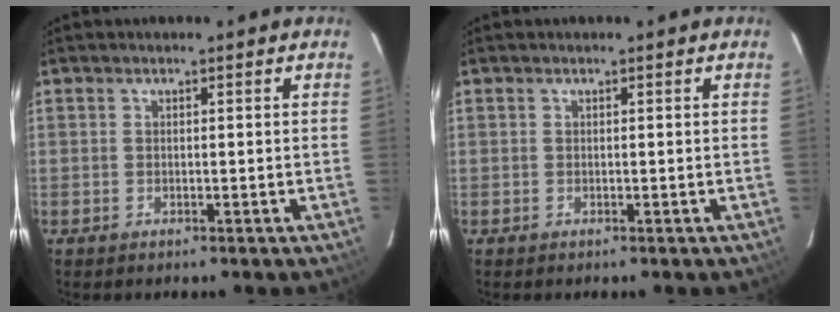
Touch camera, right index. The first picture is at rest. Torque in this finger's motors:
{"motor_torque": [0.00, 0.00, 0.00, 0.00]}